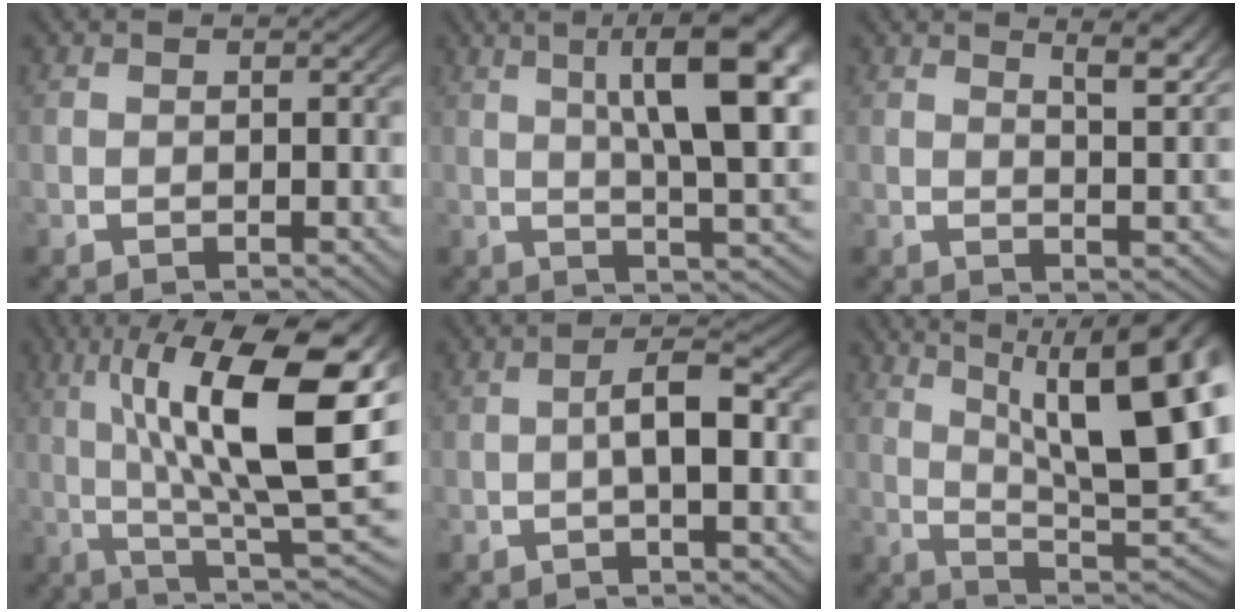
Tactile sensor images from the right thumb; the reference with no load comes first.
{"total": 12.4, "force": [3.3, 5.5, 10.6], "torque": [-0.122, 0.002, 0.043]}
{"total": 4.3, "force": [2.4, 1.3, 3.3], "torque": [-0.041, -0.002, 0.041]}
{"total": 15.8, "force": [1.6, 6.6, 14.2], "torque": [-0.219, -0.026, 0.040]}
{"total": 3.7, "force": [-0.2, 1.4, 3.4], "torque": [-0.067, 0.000, -0.006]}
{"total": 14.5, "force": [3.0, 7.7, 11.9], "torque": [-0.170, -0.027, 0.054]}